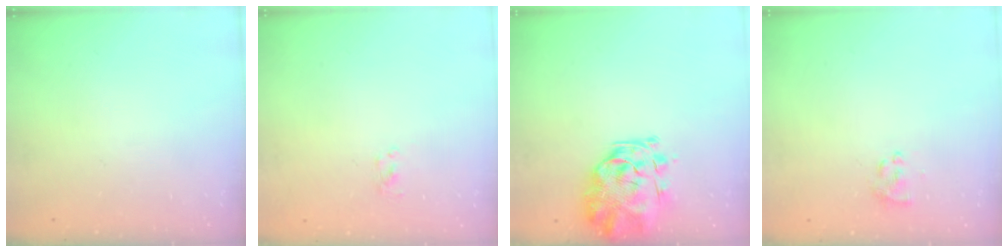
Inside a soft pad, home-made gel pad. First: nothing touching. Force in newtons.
{"total": 1.8, "press": 1.6, "slide": 0.8}
{"total": 2.5, "press": 2.3, "slide": 1.0}
{"total": 1.4, "press": 1.3, "slide": 0.6}